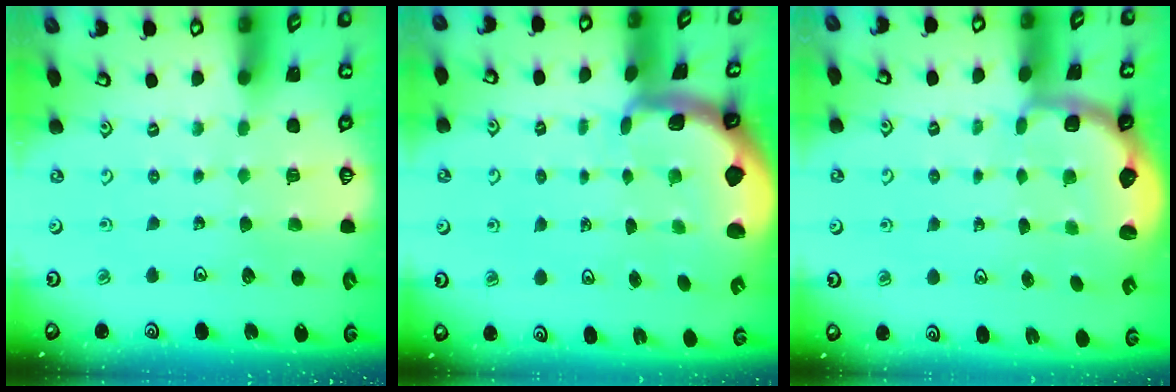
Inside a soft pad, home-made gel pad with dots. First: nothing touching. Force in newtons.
{"total": 1.7, "press": 1.7, "slide": 0.4}
{"total": 2.6, "press": 2.0, "slide": 1.7}